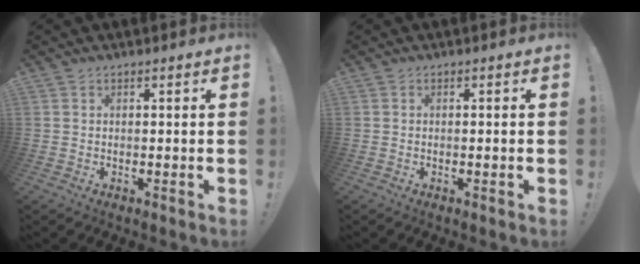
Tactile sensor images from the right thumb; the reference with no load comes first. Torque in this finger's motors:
{"motor_torque": [-0.06, -0.33, -0.13, 0.17, -0.03]}